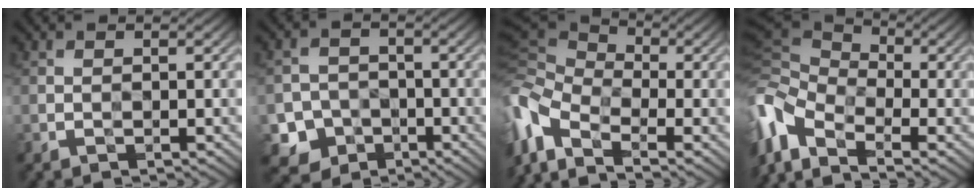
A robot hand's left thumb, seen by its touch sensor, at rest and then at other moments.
{"total": 5.5, "force": [-2.7, 4.6, 1.1], "torque": [-0.020, -0.008, -0.058]}
{"total": 9.9, "force": [-3.7, 5.1, 7.7], "torque": [-0.215, -0.017, -0.069]}
{"total": 10.1, "force": [-4.7, 5.1, 7.3], "torque": [-0.202, -0.015, -0.087]}